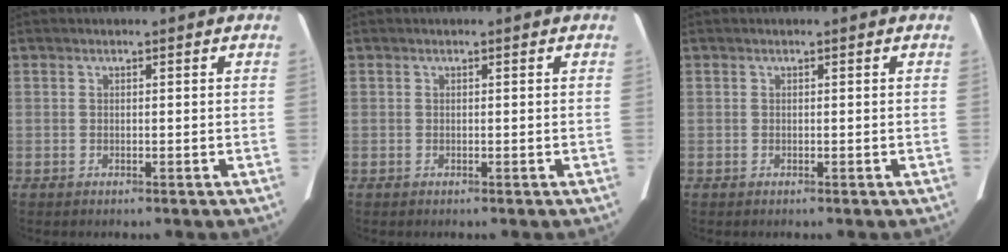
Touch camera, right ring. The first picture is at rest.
{"total": 0.0}
{"total": 0.0}